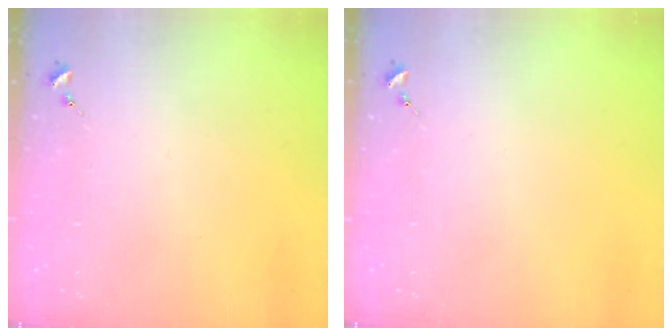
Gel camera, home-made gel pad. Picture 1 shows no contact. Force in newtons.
{"total": 0.0}